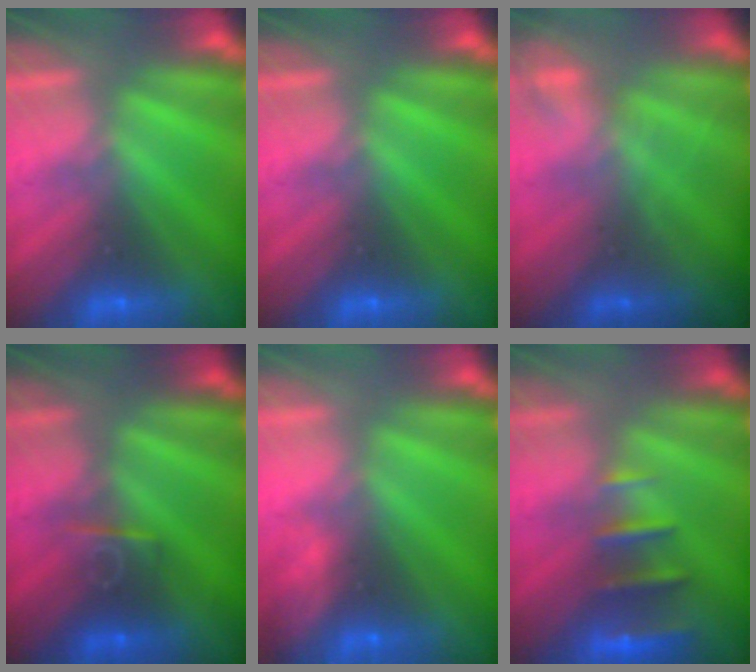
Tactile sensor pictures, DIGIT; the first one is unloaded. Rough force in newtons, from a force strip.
{"total": 0.0}
{"total": 1.9}
{"total": 2.6}
{"total": 3.5}
{"total": 2.4}